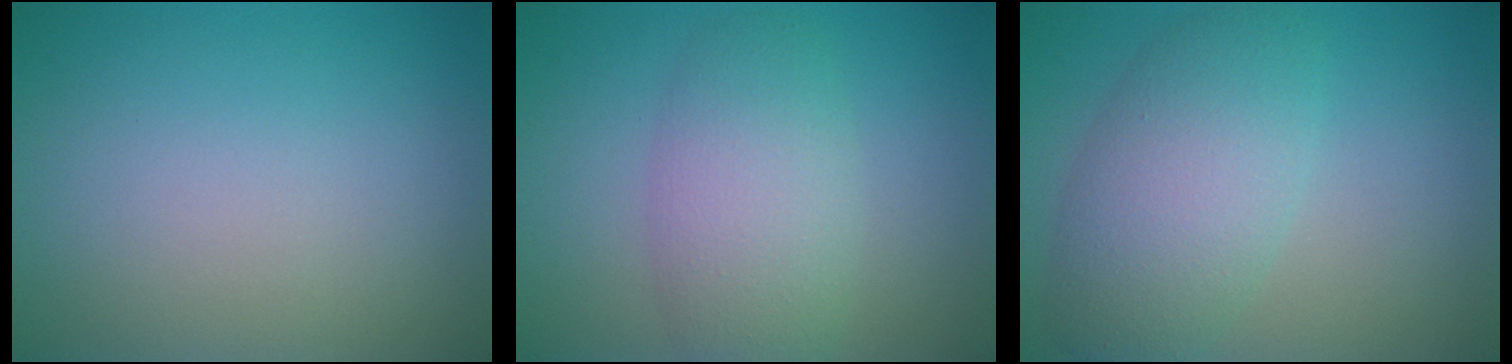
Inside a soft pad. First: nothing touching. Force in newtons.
{"total": 4.9, "press": 4.9, "slide": 0.2}
{"total": 5.6, "press": 5.6, "slide": 0.2}